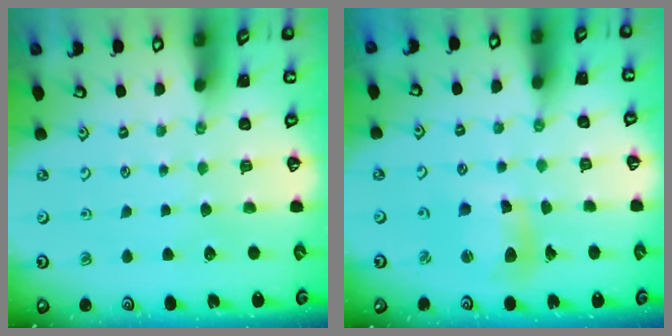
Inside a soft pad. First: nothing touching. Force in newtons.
{"total": 10.4, "press": 10.3, "slide": 1.4}